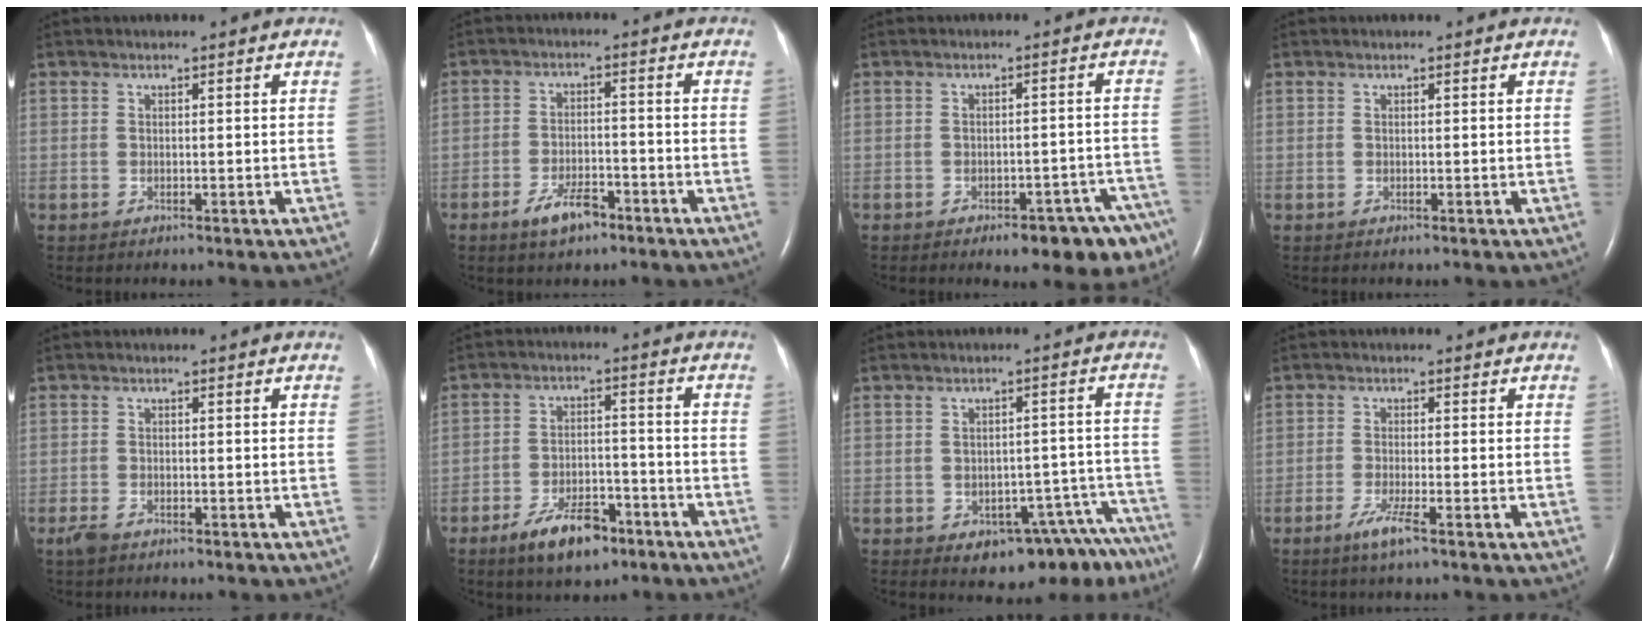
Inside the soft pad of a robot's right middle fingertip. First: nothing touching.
{"total": 5.4, "force": [-3.6, 2.1, 3.4], "torque": [-0.068, 0.000, -0.058]}
{"total": 9.9, "force": [-7.0, 4.0, 5.8], "torque": [-0.042, 0.020, -0.087]}
{"total": 0.0}
{"total": 2.3, "force": [-1.7, 1.0, 1.2], "torque": [-0.033, -0.003, -0.026]}
{"total": 8.8, "force": [-5.8, 3.8, 5.4], "torque": [-0.099, 0.000, -0.095]}
{"total": 11.9, "force": [-9.4, 4.9, 5.2], "torque": [-0.009, 0.042, -0.111]}
{"total": 3.4, "force": [-2.1, -0.1, 2.7], "torque": [-0.062, -0.010, -0.041]}